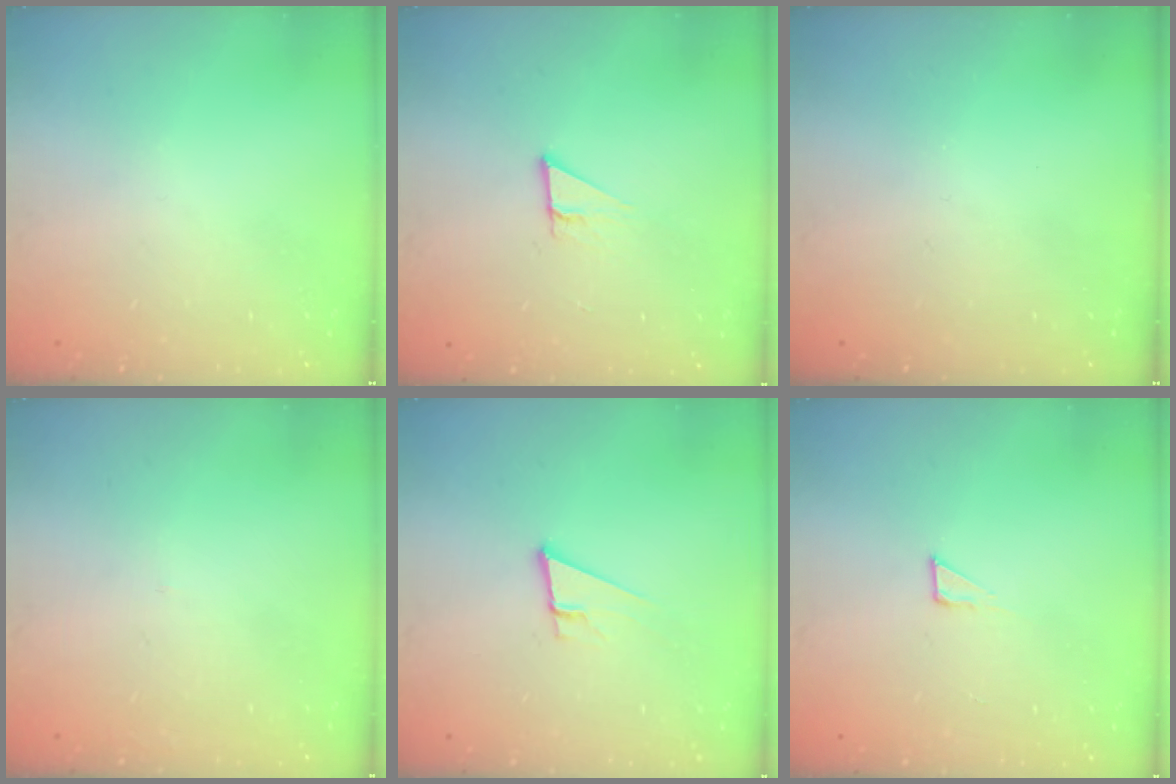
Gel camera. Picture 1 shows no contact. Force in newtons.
{"total": 3.1, "press": 2.4, "slide": 1.9}
{"total": 0.0}
{"total": 1.5, "press": 1.5, "slide": 0.1}
{"total": 6.8, "press": 6.3, "slide": 2.5}
{"total": 2.1, "press": 2.1, "slide": 0.1}